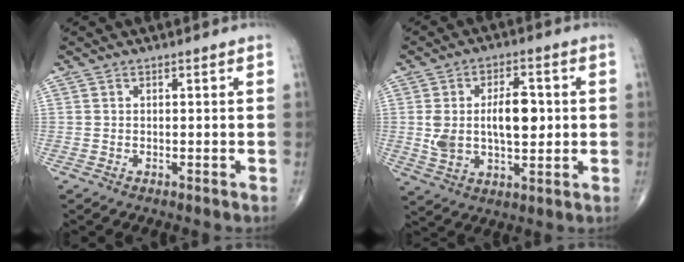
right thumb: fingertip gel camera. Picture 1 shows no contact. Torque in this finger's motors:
{"motor_torque": [1.20, 1.32, 1.00, 0.32, 0.11]}